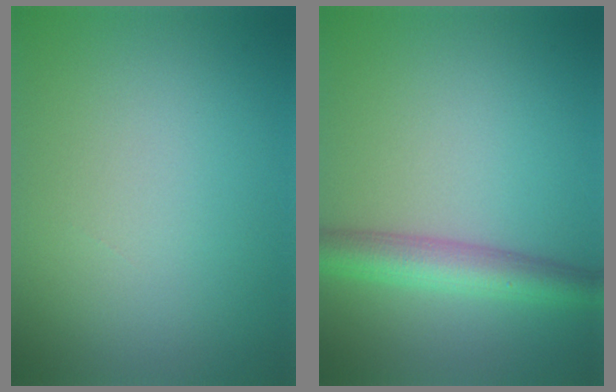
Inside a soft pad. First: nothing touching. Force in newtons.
{"total": 4.5, "press": 4.5, "slide": 0.2}